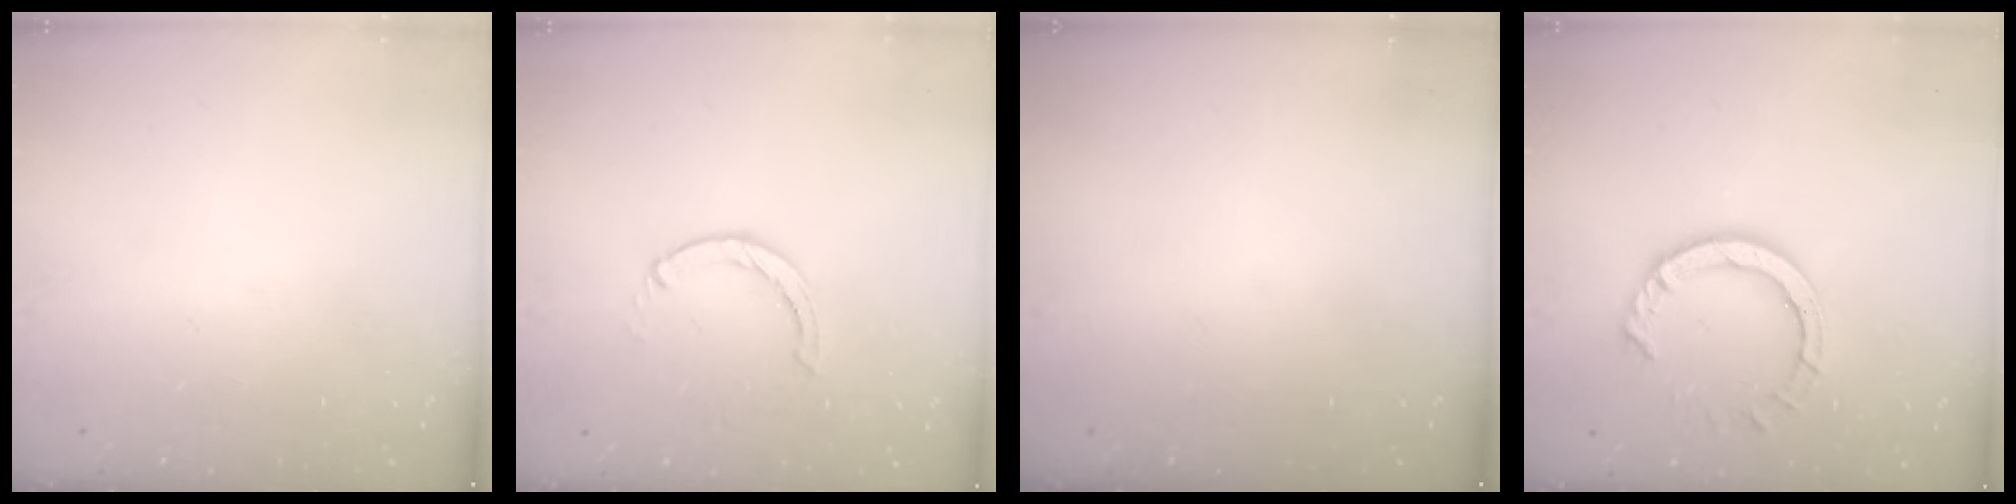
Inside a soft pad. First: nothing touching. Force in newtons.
{"total": 0.0}
{"total": 0.0}
{"total": 8.9, "press": 8.8, "slide": 0.8}